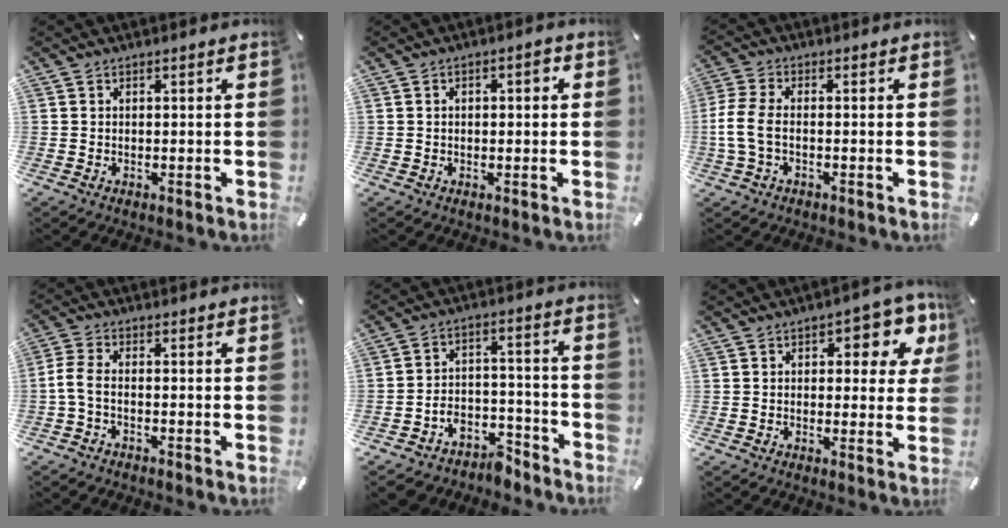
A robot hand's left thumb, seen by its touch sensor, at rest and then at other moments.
{"total": 2.5, "force": [0.2, 1.4, 2.0], "torque": [-0.031, 0.007, -0.002]}
{"total": 6.5, "force": [-1.7, 3.2, 5.4], "torque": [-0.130, -0.006, -0.035]}
{"total": 3.9, "force": [-1.7, 1.4, 3.2], "torque": [-0.083, -0.004, -0.038]}
{"total": 7.2, "force": [-5.2, 4.6, 2.0], "torque": [-0.019, 0.031, -0.094]}
{"total": 8.7, "force": [3.7, 4.7, 6.3], "torque": [-0.073, -0.014, 0.057]}